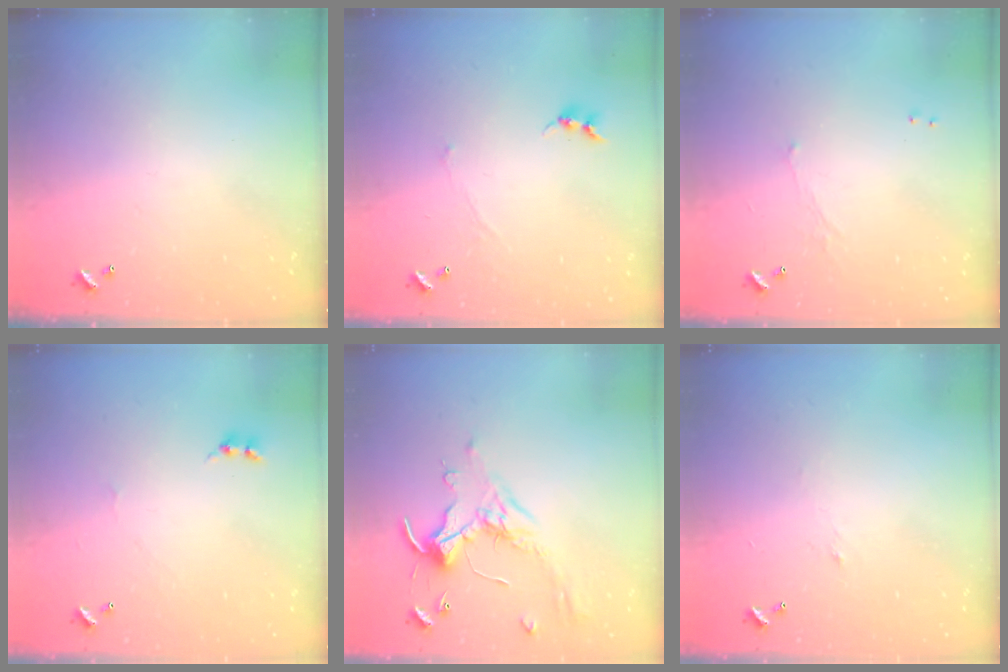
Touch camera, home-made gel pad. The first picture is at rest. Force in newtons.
{"total": 1.0, "press": 0.8, "slide": 0.6}
{"total": 0.6, "press": 0.2, "slide": 0.5}
{"total": 1.7, "press": 1.6, "slide": 0.5}
{"total": 0.9, "press": 0.5, "slide": 0.7}
{"total": 0.9, "press": 0.6, "slide": 0.6}